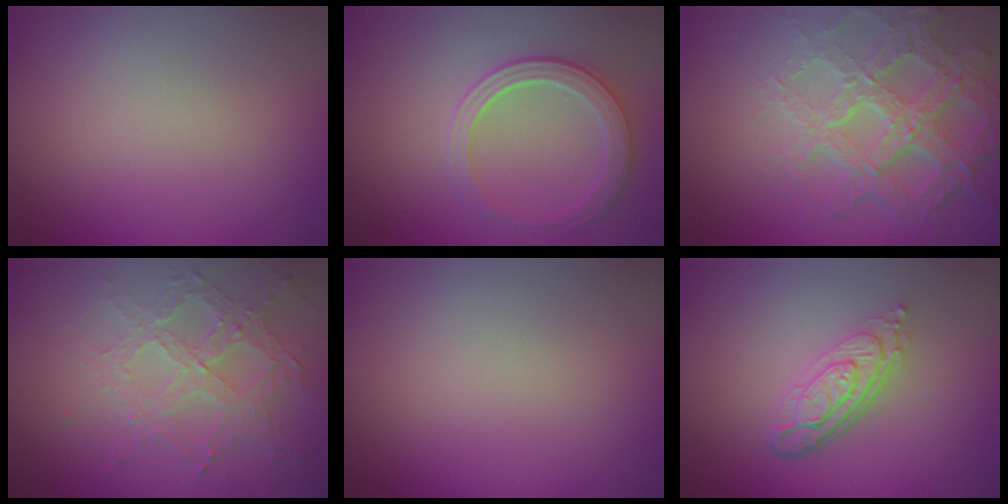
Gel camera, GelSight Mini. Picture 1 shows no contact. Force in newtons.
{"total": 3.0, "press": 2.9, "slide": 0.2}
{"total": 6.8, "press": 5.0, "slide": 4.7}
{"total": 3.9, "press": 3.0, "slide": 2.5}
{"total": 0.0}
{"total": 4.3, "press": 3.0, "slide": 3.1}